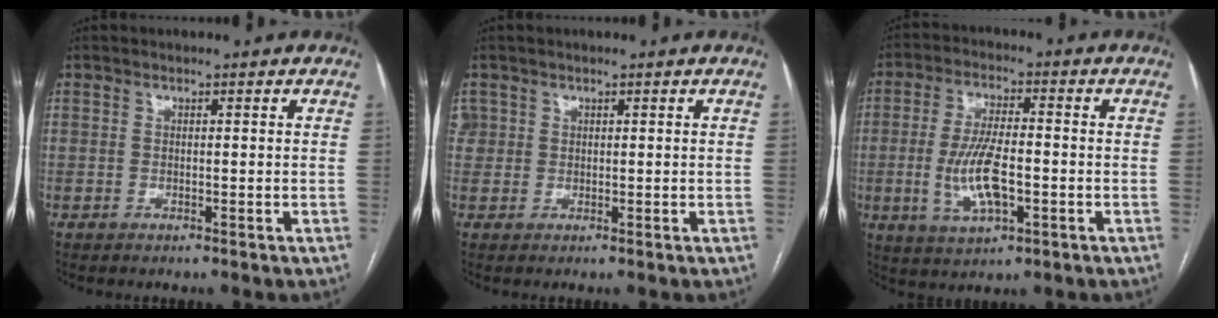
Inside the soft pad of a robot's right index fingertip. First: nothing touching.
{"total": 2.8, "force": [1.0, 2.6, 0.4], "torque": [-0.002, 0.013, 0.021]}
{"total": 9.7, "force": [-2.0, 3.2, 8.9], "torque": [-0.184, -0.002, -0.031]}